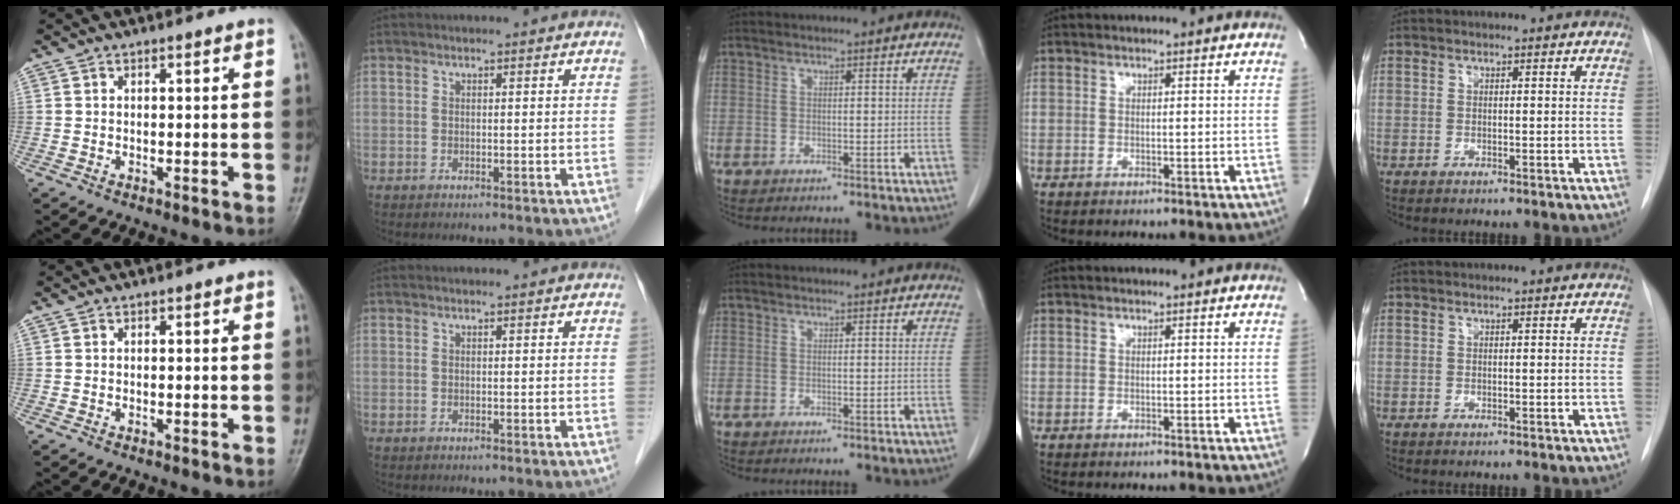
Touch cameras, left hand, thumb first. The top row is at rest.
{}